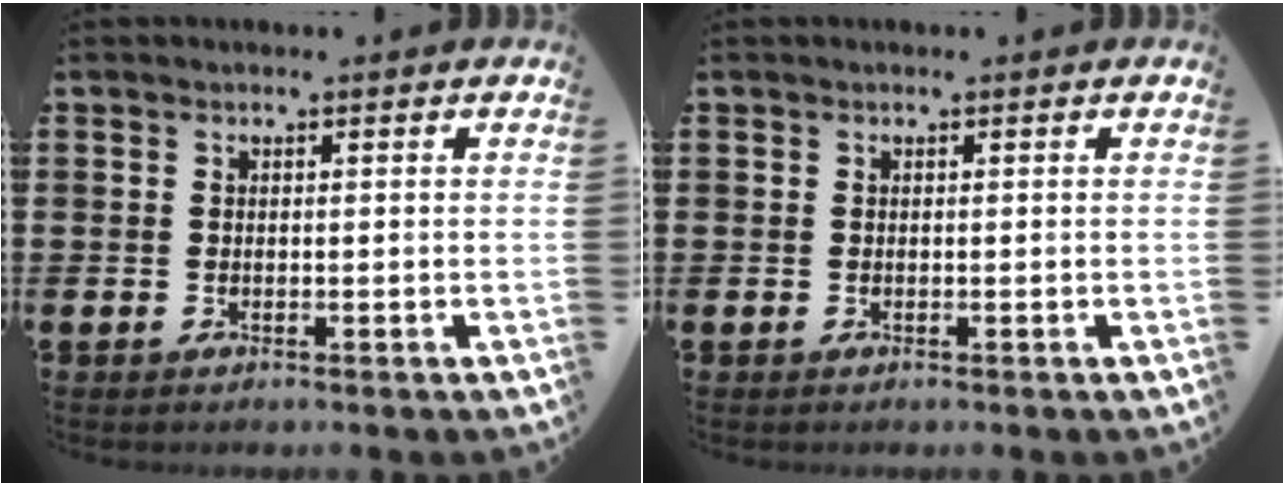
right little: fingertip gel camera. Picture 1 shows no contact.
{"total": 0.0}